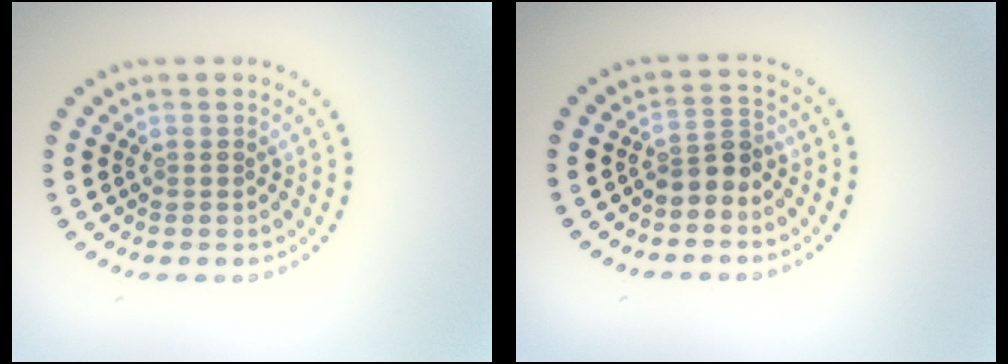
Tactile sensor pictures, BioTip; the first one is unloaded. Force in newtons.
{"total": 2.3, "press": 1.8, "slide": 1.5}